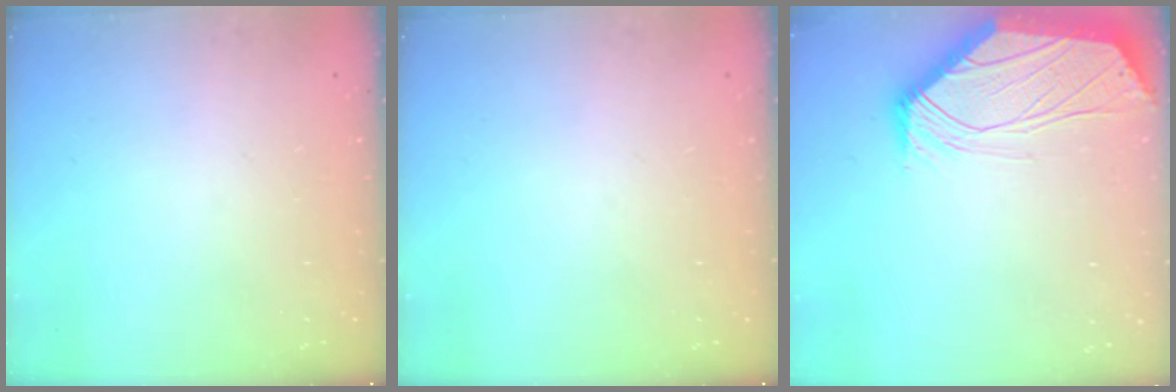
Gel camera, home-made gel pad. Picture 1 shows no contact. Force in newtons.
{"total": 0.0}
{"total": 0.9, "press": 0.8, "slide": 0.4}